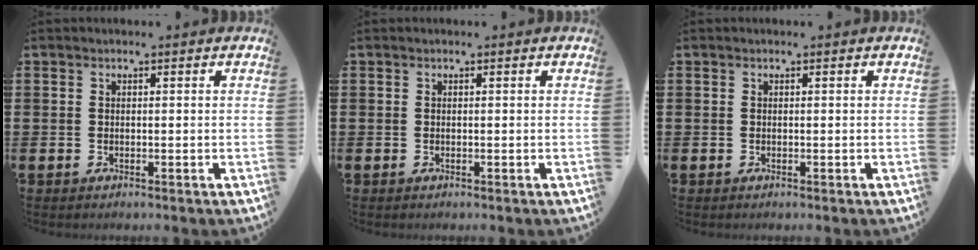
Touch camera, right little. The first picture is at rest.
{"total": 0.0}
{"total": 0.0}